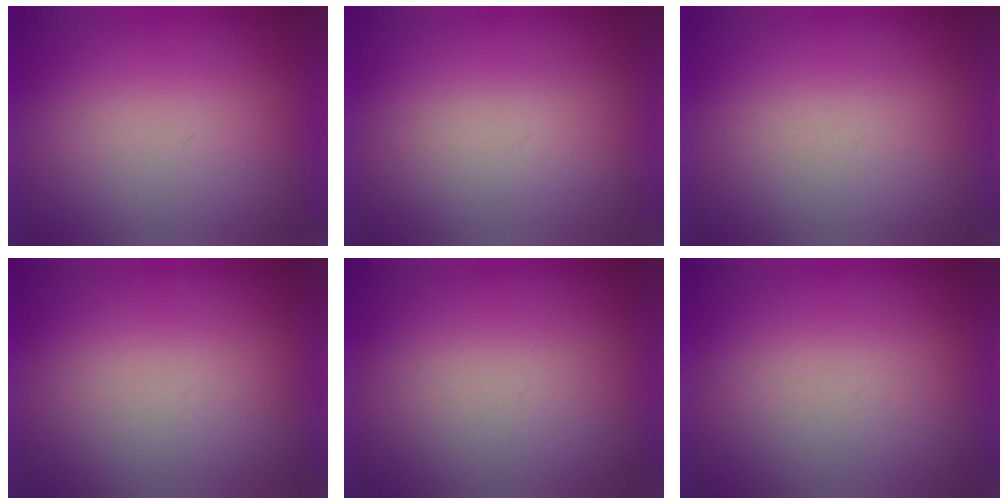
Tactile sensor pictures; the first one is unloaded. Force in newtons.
{"total": 1.4}
{"total": 1.1}
{"total": 1.1}
{"total": 1.1}
{"total": 1.1}